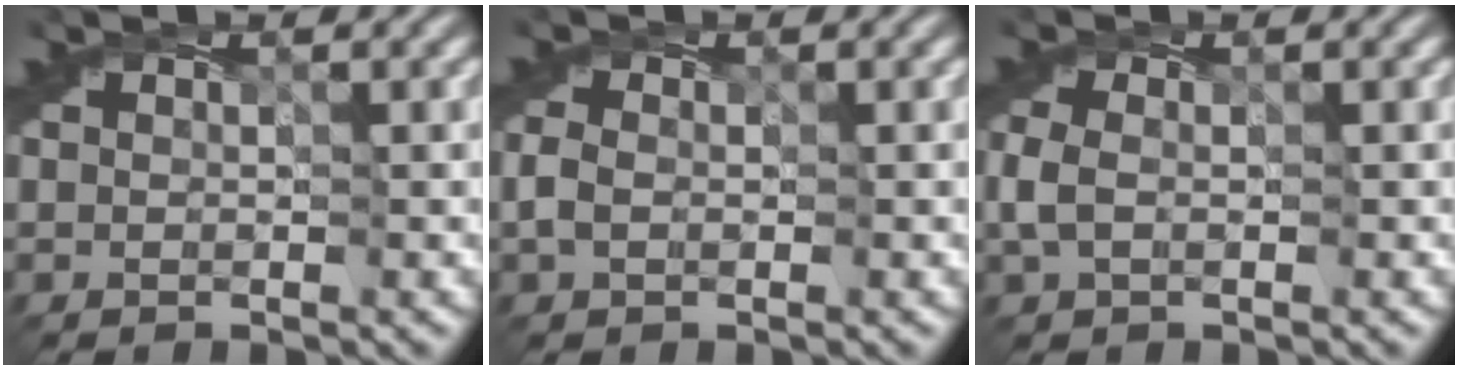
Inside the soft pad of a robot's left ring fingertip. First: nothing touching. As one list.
[{"total": 1.2, "force": [-0.5, 0.9, 0.6], "torque": [-0.018, 0.005, -0.011]}, {"total": 1.6, "force": [-0.4, 1.1, 1.0], "torque": [-0.031, 0.003, -0.008]}]